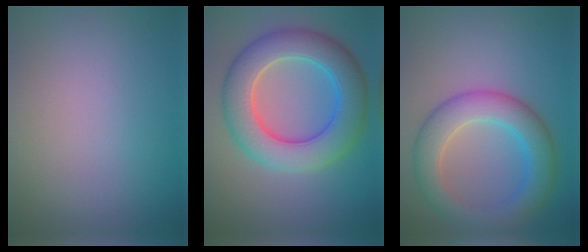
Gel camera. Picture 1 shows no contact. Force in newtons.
{"total": 8.4, "press": 8.4, "slide": 0.3}
{"total": 6.2, "press": 6.2, "slide": 0.2}